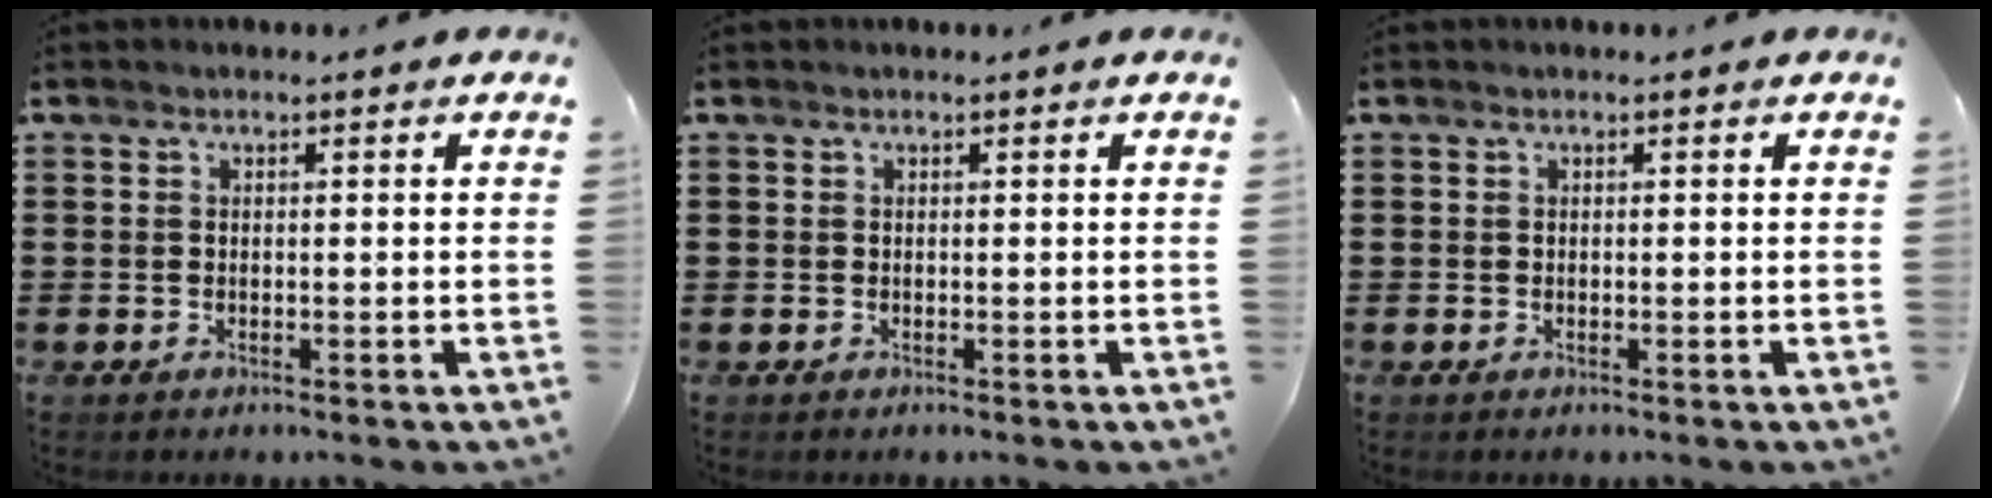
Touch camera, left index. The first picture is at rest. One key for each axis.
{"total": 0.0}
{"total": 0.0}